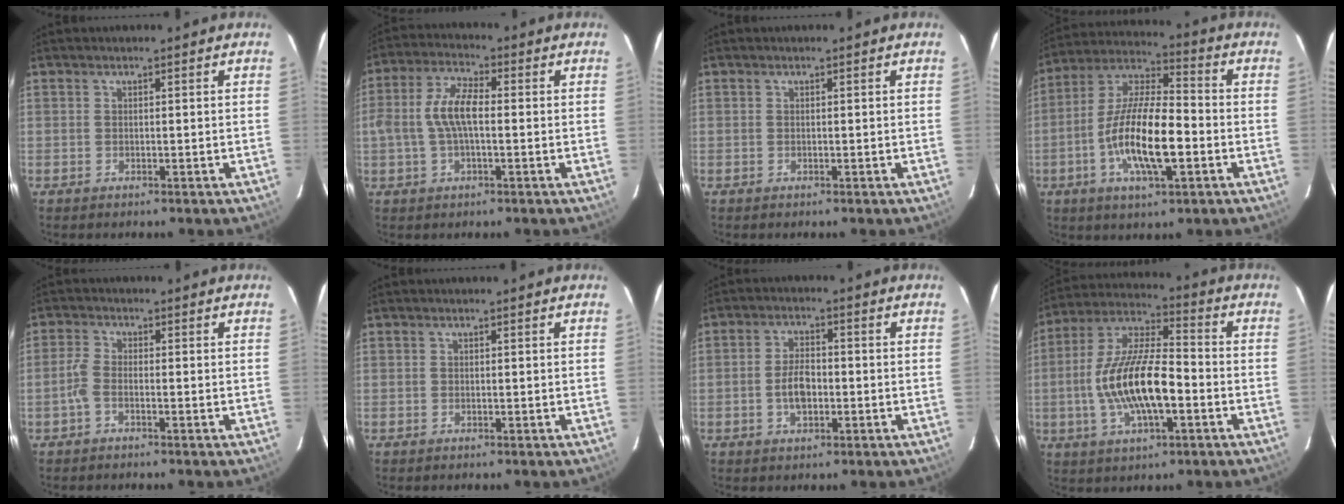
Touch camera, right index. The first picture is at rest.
{"total": 7.8, "force": [-0.4, 3.2, 7.1], "torque": [-0.146, 0.015, -0.010]}
{"total": 0.0}
{"total": 15.8, "force": [-4.3, 4.7, 14.5], "torque": [-0.286, -0.005, -0.084]}
{"total": 2.5, "force": [-1.3, 0.9, 1.9], "torque": [-0.052, 0.006, -0.030]}
{"total": 0.0}
{"total": 5.4, "force": [-1.3, 3.0, 4.3], "torque": [-0.085, 0.005, -0.018]}
{"total": 16.4, "force": [-3.6, 5.4, 15.0], "torque": [-0.296, 0.004, -0.068]}